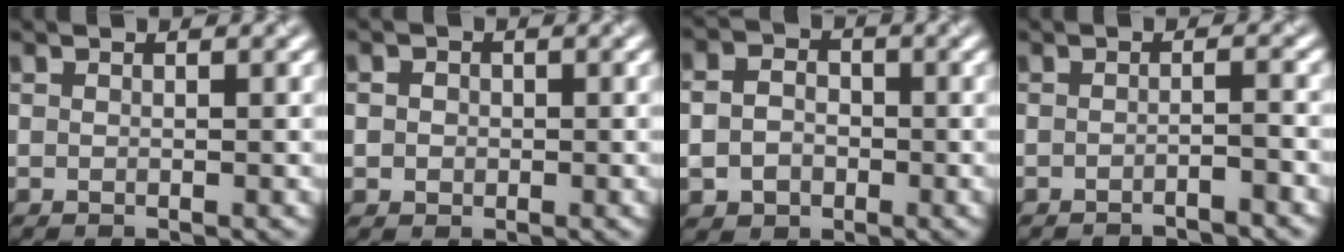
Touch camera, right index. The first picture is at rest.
{"total": 1.5, "force": [0.2, 1.4, 0.6], "torque": [0.004, 0.005, -0.002]}
{"total": 3.7, "force": [-0.8, 3.1, 1.8], "torque": [-0.024, -0.005, -0.015]}
{"total": 2.1, "force": [-1.6, 0.3, 1.4], "torque": [-0.006, 0.001, -0.032]}